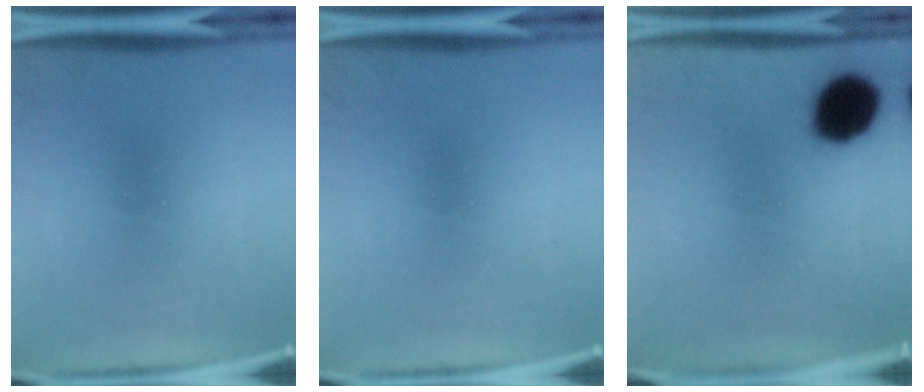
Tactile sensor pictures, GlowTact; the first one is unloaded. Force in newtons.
{"total": 0.0}
{"total": 13.5}